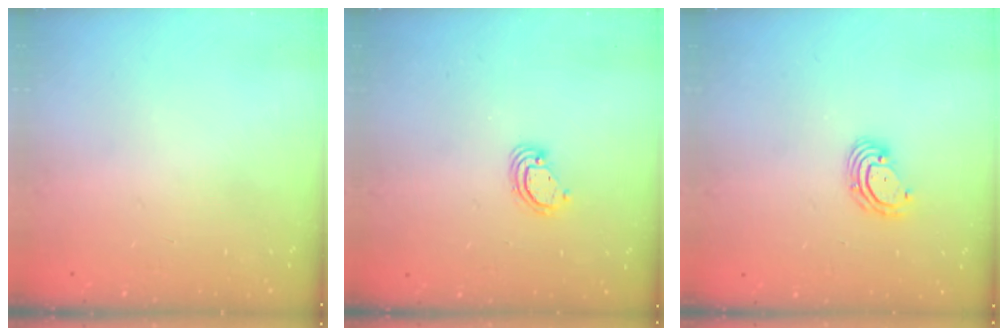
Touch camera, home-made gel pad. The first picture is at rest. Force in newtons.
{"total": 3.8, "press": 3.8, "slide": 0.1}
{"total": 5.1, "press": 5.0, "slide": 0.6}